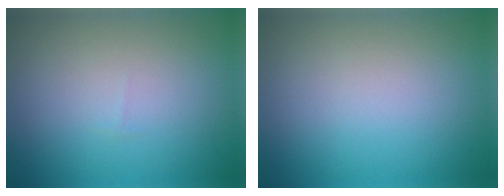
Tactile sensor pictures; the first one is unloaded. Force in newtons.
{"total": 0.0}